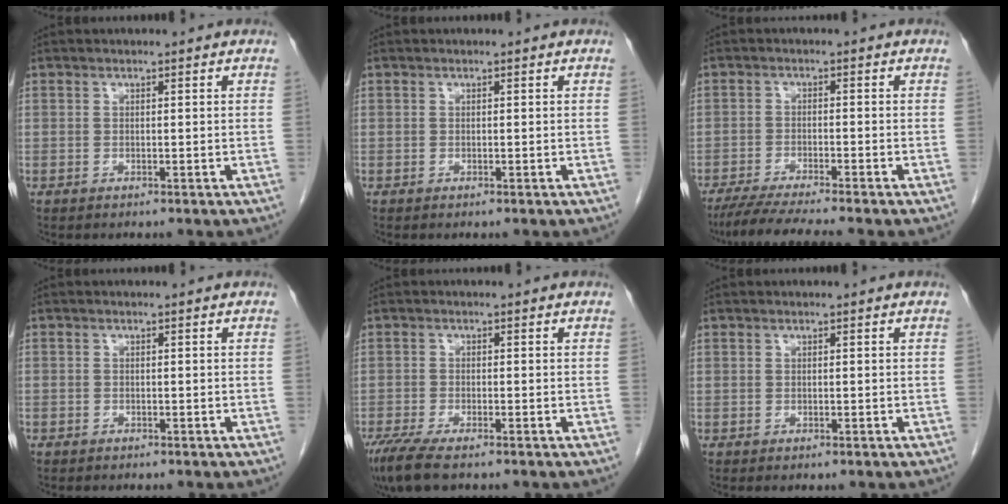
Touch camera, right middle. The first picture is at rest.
{"total": 0.0}
{"total": 8.2, "force": [-7.1, -1.0, 4.0], "torque": [-0.052, -0.026, -0.118]}
{"total": 0.9, "force": [-0.7, 0.6, 0.0], "torque": [-0.008, 0.004, -0.013]}
{"total": 6.9, "force": [-5.1, 1.4, 4.4], "torque": [-0.077, -0.019, -0.089]}
{"total": 0.7, "force": [-0.5, 0.1, 0.5], "torque": [-0.009, -0.003, -0.005]}